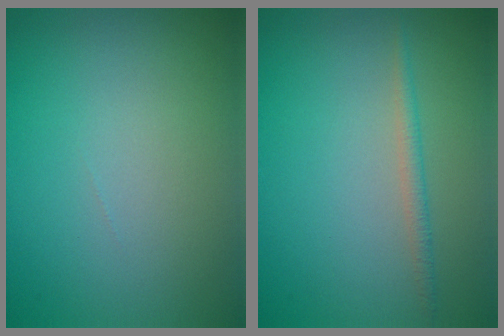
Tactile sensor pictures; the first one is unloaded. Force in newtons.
{"total": 1.2, "press": 1.2, "slide": 0.1}